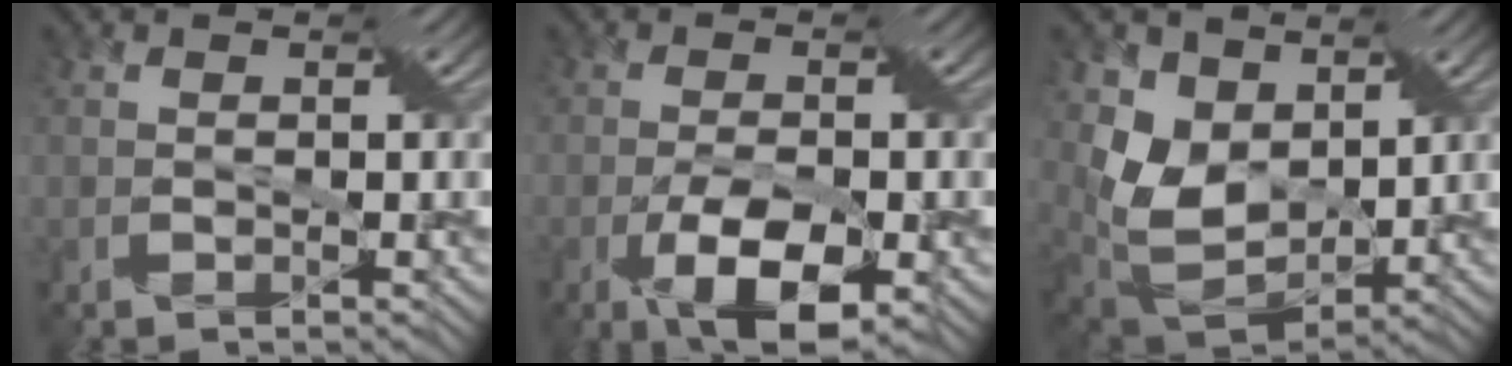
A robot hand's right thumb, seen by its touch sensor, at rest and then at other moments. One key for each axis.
{"total": 8.8, "fx": -3.6, "fy": 3.1, "fz": 7.4, "tx": -0.147, "ty": -0.014, "tz": -0.059}
{"total": 8.6, "fx": 3.3, "fy": 6.2, "fz": 5.0, "tx": -0.145, "ty": -0.011, "tz": 0.069}